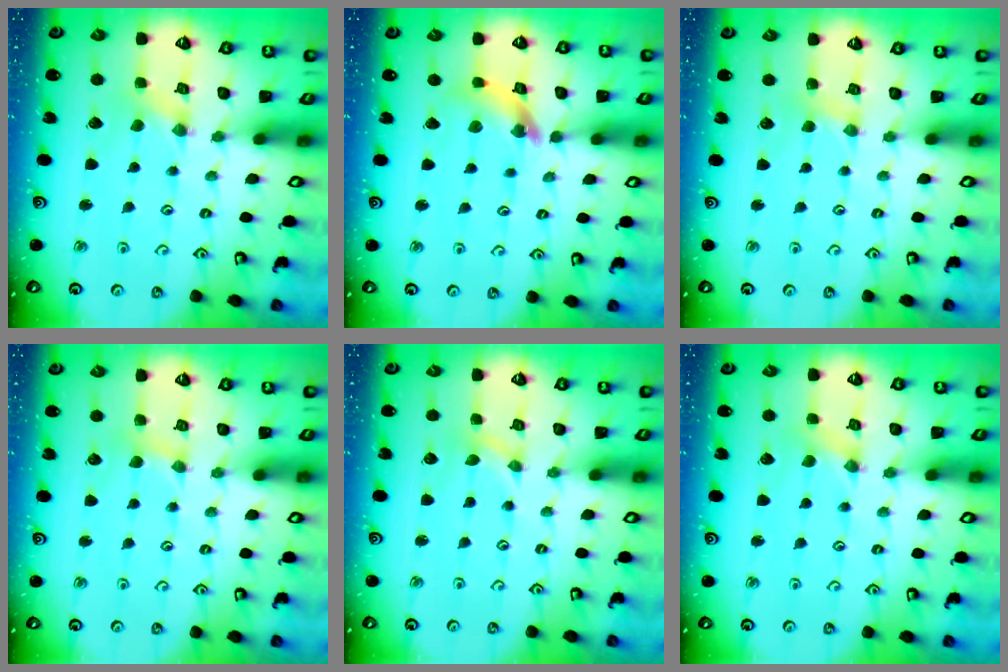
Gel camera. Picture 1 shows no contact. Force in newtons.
{"total": 10.3, "press": 10.2, "slide": 1.2}
{"total": 2.8, "press": 2.8, "slide": 0.3}
{"total": 2.7, "press": 2.7, "slide": 0.4}
{"total": 0.0}
{"total": 1.6, "press": 1.5, "slide": 0.3}